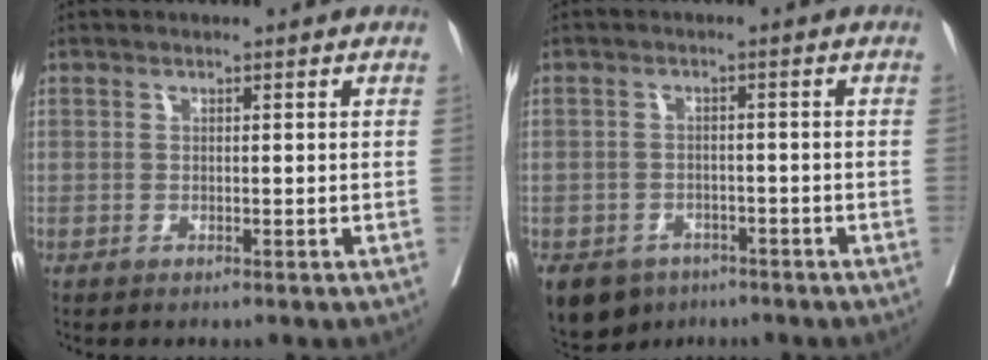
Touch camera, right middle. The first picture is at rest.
{"total": 7.5, "force": [-5.0, 5.2, 1.9], "torque": [-0.036, -0.004, -0.074]}